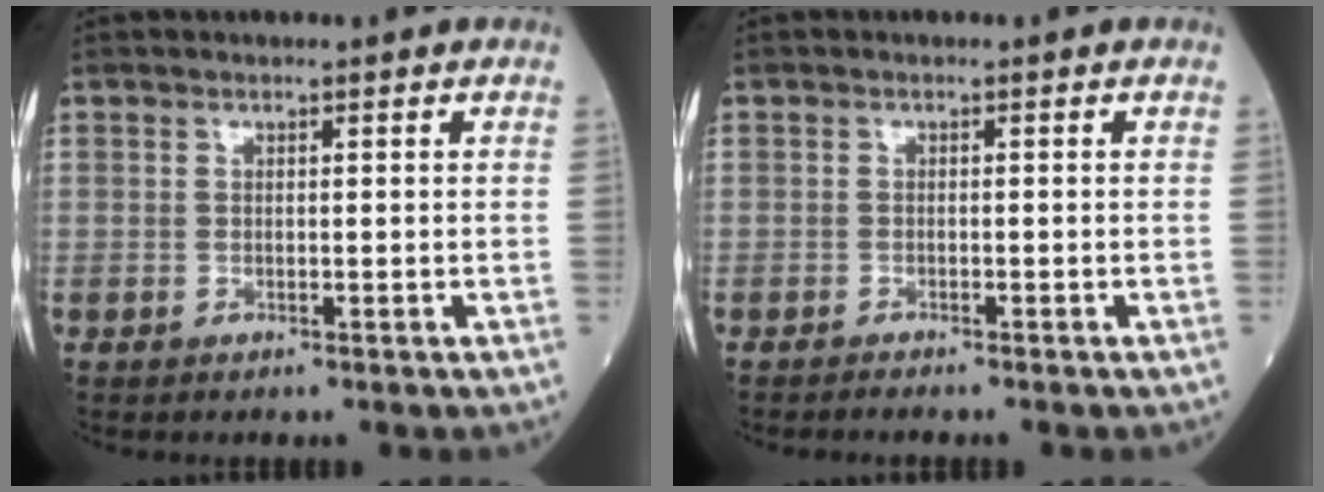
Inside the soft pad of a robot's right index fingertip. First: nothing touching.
{"total": 1.3, "force": [-1.2, -0.1, 0.5], "torque": [-0.013, -0.002, -0.019]}